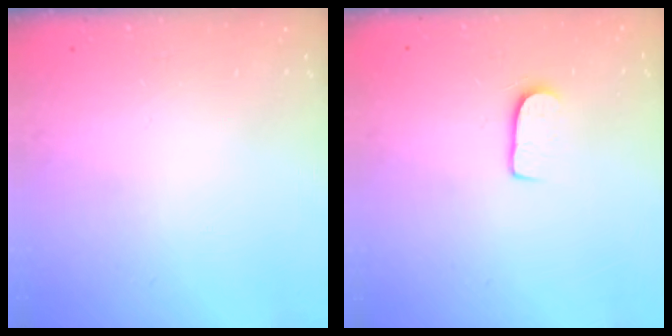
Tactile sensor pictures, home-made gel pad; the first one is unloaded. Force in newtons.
{"total": 7.7, "press": 7.6, "slide": 0.7}